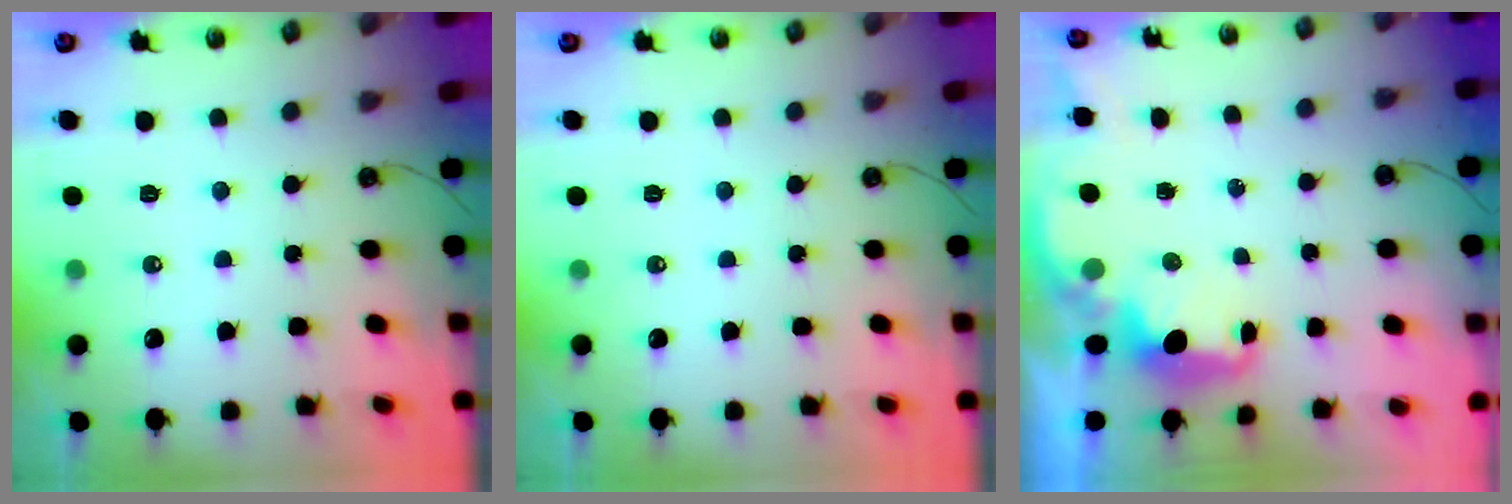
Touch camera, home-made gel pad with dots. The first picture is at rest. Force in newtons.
{"total": 0.0}
{"total": 3.0, "press": 2.9, "slide": 0.6}